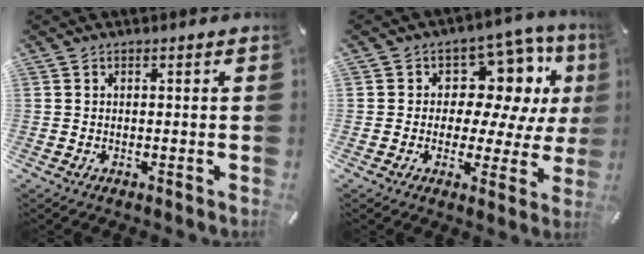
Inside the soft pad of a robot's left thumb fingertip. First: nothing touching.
{"total": 12.1, "force": [4.9, 8.4, 7.2], "torque": [-0.096, -0.043, 0.092]}